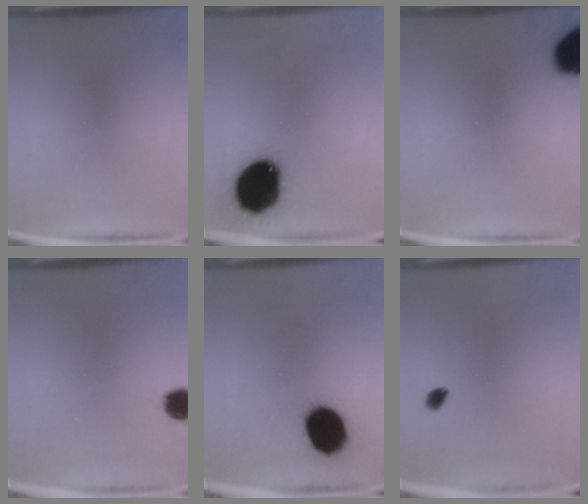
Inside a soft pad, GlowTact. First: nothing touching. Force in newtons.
{"total": 18.6}
{"total": 14.7}
{"total": 3.8}
{"total": 12.5}
{"total": 1.7}